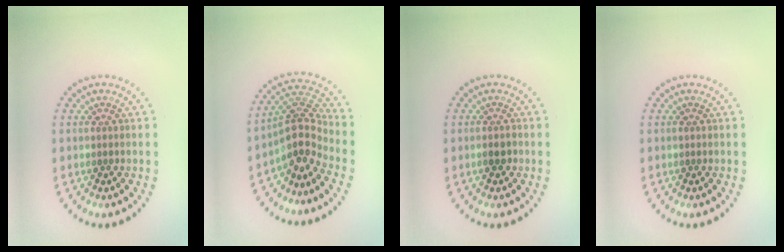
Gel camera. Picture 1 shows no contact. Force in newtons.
{"total": 4.1, "press": 3.2, "slide": 2.6}
{"total": 1.2, "press": 1.2, "slide": 0.4}
{"total": 0.0}